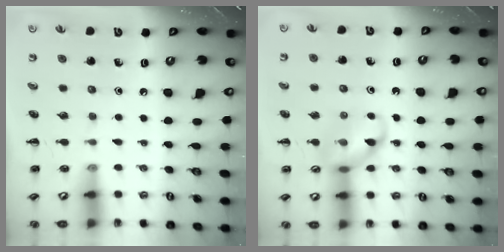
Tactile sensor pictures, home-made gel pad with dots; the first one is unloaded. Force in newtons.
{"total": 10.6, "press": 10.5, "slide": 1.1}